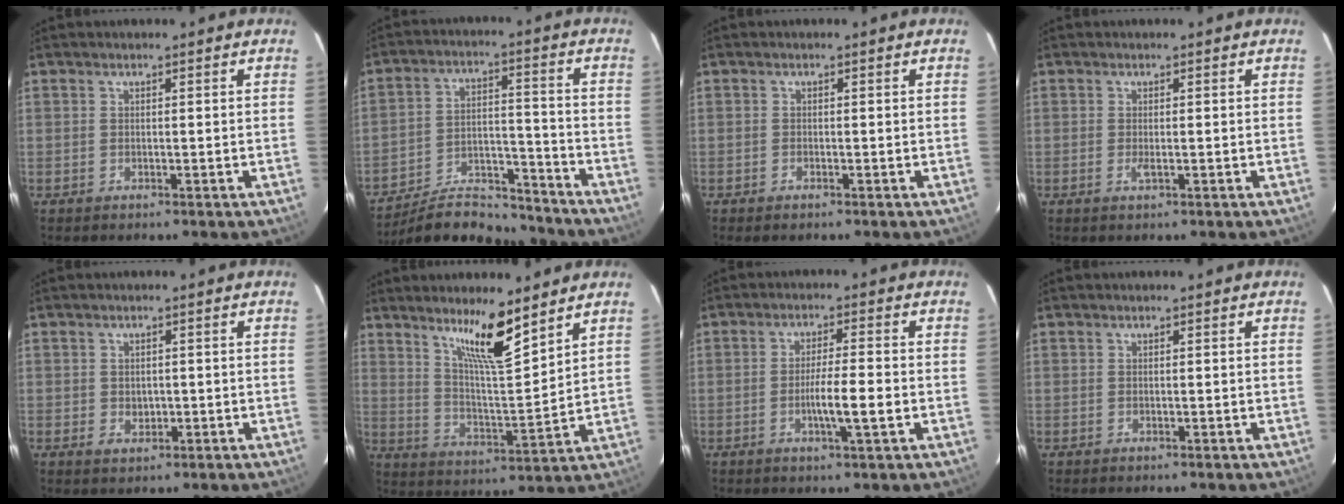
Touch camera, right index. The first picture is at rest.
{"total": 12.4, "force": [-11.9, 2.7, 2.2], "torque": [-0.032, 0.032, -0.197]}
{"total": 0.6, "force": [-0.5, 0.2, 0.3], "torque": [-0.009, 0.000, -0.005]}
{"total": 0.9, "force": [-0.3, 0.0, 0.8], "torque": [-0.019, -0.003, -0.005]}
{"total": 2.0, "force": [-0.3, 1.6, 1.2], "torque": [-0.018, 0.000, 0.004]}
{"total": 10.2, "force": [7.0, 0.5, 7.3], "torque": [-0.128, -0.015, 0.128]}
{"total": 5.7, "force": [-1.5, 0.0, 5.5], "torque": [-0.095, -0.006, -0.026]}
{"total": 0.0}